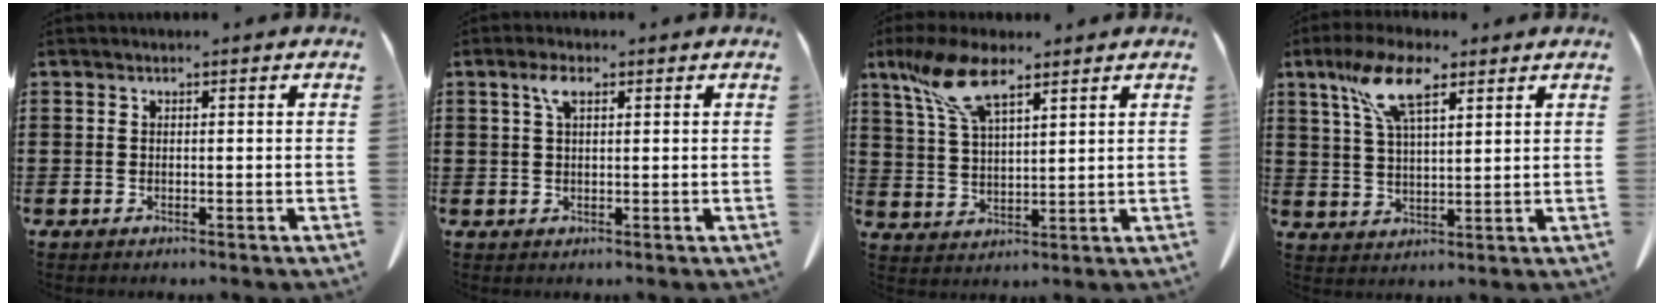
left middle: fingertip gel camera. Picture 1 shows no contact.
{"total": 3.2, "force": [1.4, 1.0, 2.6], "torque": [-0.059, 0.005, 0.025]}
{"total": 9.9, "force": [6.2, 3.3, 7.0], "torque": [-0.163, -0.008, 0.111]}
{"total": 9.1, "force": [5.3, 2.8, 6.9], "torque": [-0.146, 0.003, 0.096]}